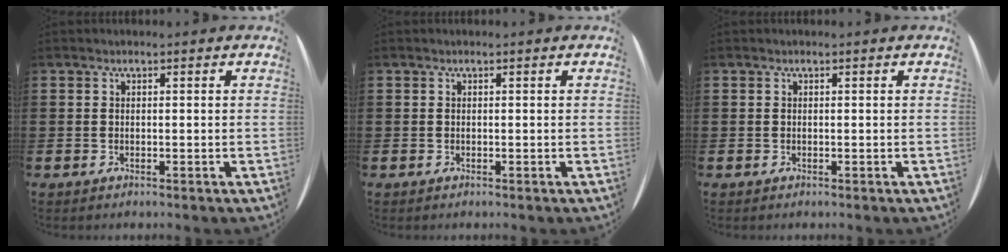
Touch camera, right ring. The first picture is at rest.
{"total": 0.0}
{"total": 0.0}